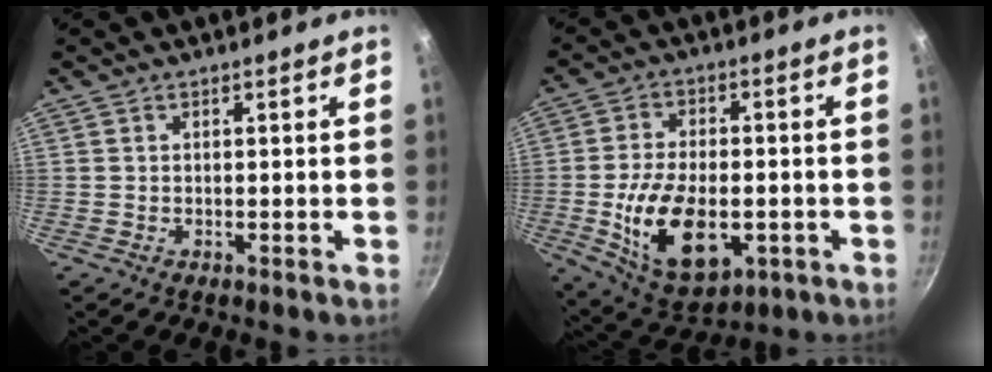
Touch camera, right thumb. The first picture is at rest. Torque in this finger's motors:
{"motor_torque": [-0.28, 0.87, 0.60, 0.61, 0.44]}